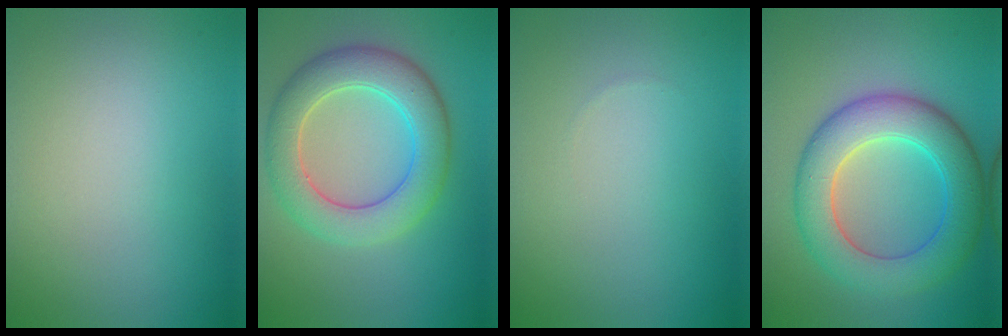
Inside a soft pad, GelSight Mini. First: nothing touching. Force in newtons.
{"total": 6.6, "press": 6.6, "slide": 0.5}
{"total": 0.0}
{"total": 7.9, "press": 7.9, "slide": 0.2}